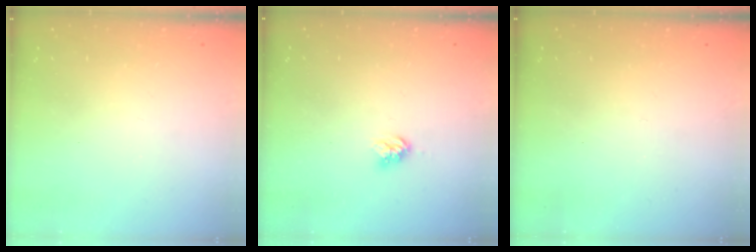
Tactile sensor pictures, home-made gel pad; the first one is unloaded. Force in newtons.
{"total": 3.9, "press": 3.9, "slide": 0.4}
{"total": 0.0}